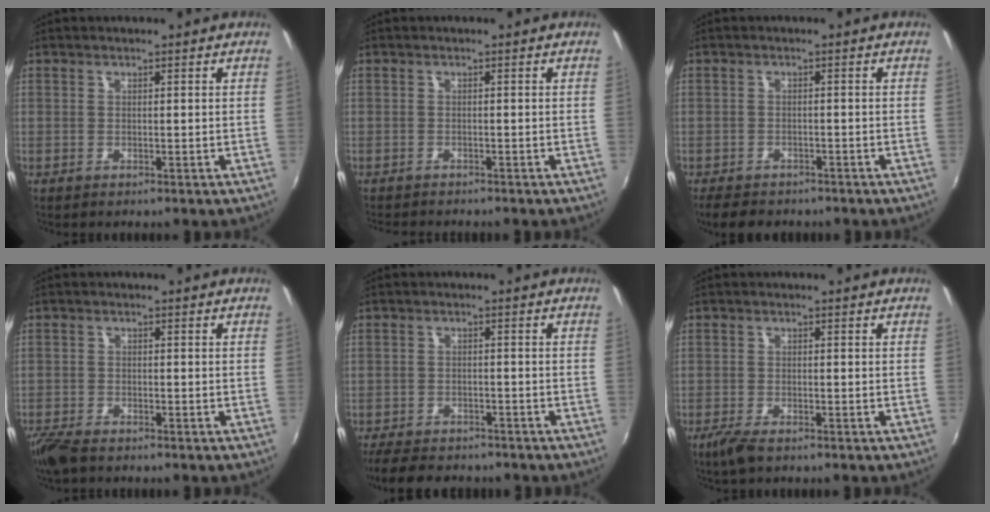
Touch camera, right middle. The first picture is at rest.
{"total": 2.9, "force": [-2.8, 0.4, 0.8], "torque": [-0.025, -0.015, -0.048]}
{"total": 5.5, "force": [-4.6, 2.2, 2.0], "torque": [-0.052, -0.012, -0.075]}
{"total": 5.4, "force": [-4.5, 1.5, 2.7], "torque": [-0.076, -0.023, -0.088]}
{"total": 9.3, "force": [-8.0, 3.3, 3.5], "torque": [-0.090, -0.015, -0.129]}
{"total": 3.6, "force": [-2.6, 1.0, 2.3], "torque": [-0.060, -0.011, -0.050]}